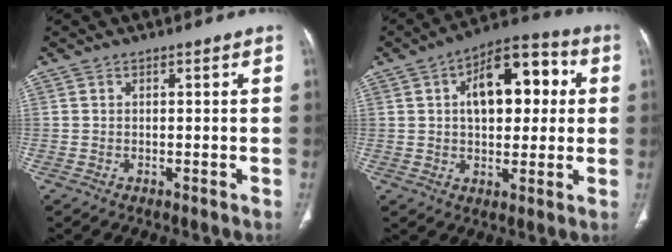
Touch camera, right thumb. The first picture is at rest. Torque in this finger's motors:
{"motor_torque": [-0.88, 1.33, 1.02, 0.73, 0.12]}